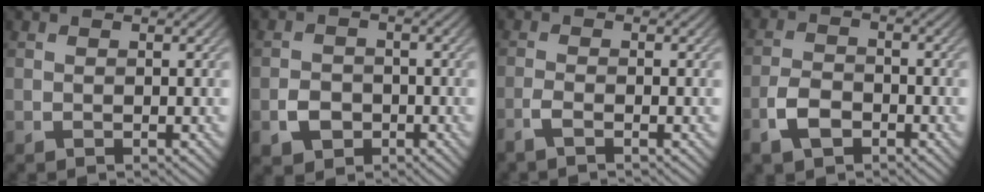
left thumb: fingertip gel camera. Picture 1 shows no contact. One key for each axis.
{"total": 3.2, "fx": -1.4, "fy": 2.6, "fz": 1.4, "tx": -0.026, "ty": -0.003, "tz": -0.026}
{"total": 2.0, "fx": -1.3, "fy": 0.3, "fz": 1.5, "tx": -0.030, "ty": 0.000, "tz": -0.037}
{"total": 4.5, "fx": -2.6, "fy": 2.4, "fz": 2.8, "tx": -0.058, "ty": -0.003, "tz": -0.059}